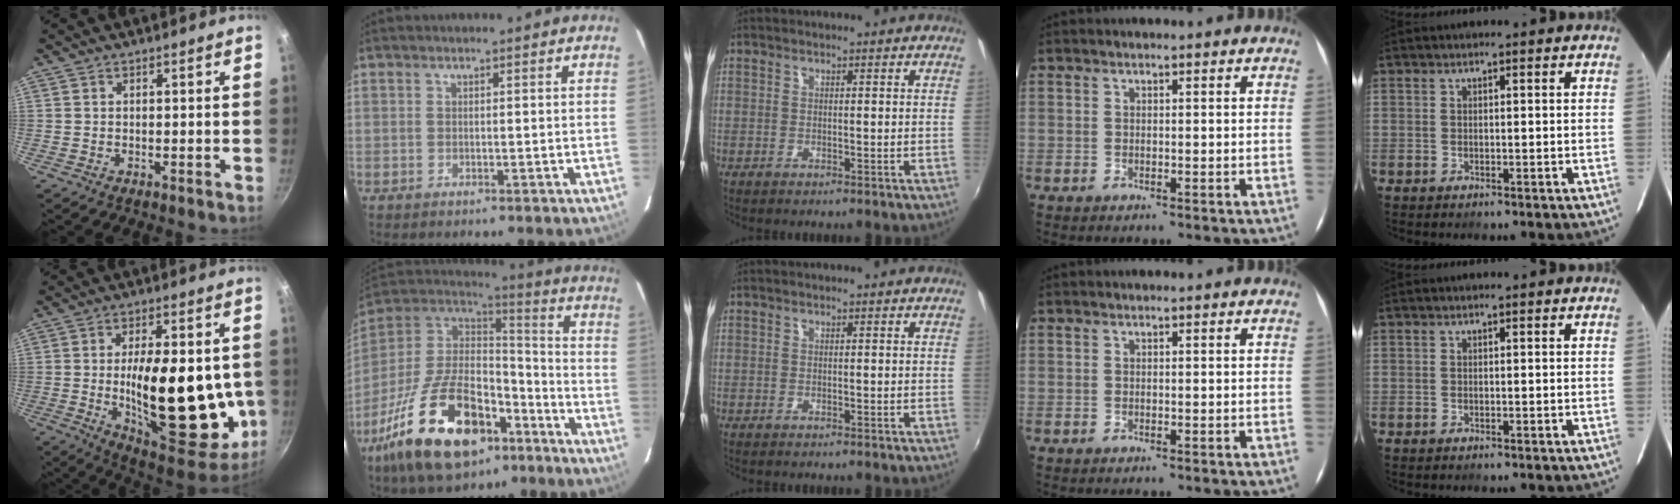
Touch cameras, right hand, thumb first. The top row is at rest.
{"thumb": {"total": 26.8, "force": [-1.9, 11.6, 24.0], "torque": [-0.323, -0.018, -0.017]}, "index": {"total": 28.2, "force": [-15.5, 14.5, 18.5], "torque": [-0.372, -0.008, -0.249]}}